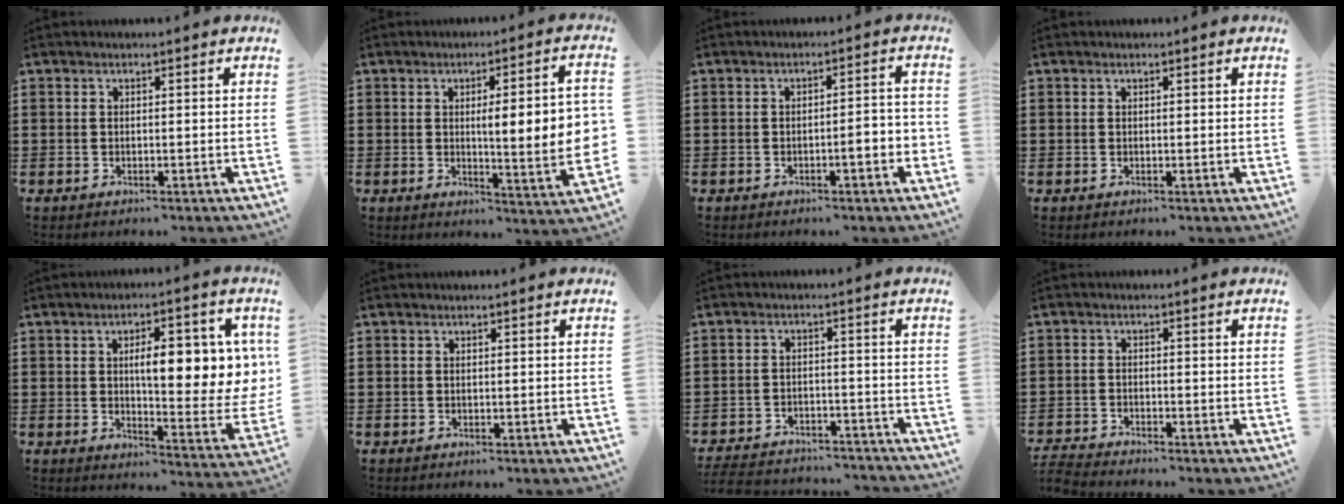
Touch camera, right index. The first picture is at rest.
{"total": 9.5, "force": [0.6, 1.5, 9.4], "torque": [-0.140, -0.007, 0.004]}
{"total": 3.4, "force": [-1.2, 0.5, 3.2], "torque": [-0.052, 0.003, -0.022]}
{"total": 0.0}
{"total": 10.2, "force": [2.5, 3.6, 9.2], "torque": [-0.132, -0.011, 0.032]}
{"total": 0.0}
{"total": 4.6, "force": [-4.5, 0.5, 0.5], "torque": [-0.022, -0.001, -0.097]}
{"total": 2.6, "force": [-2.6, 0.0, 0.0], "torque": [-0.004, -0.001, -0.056]}